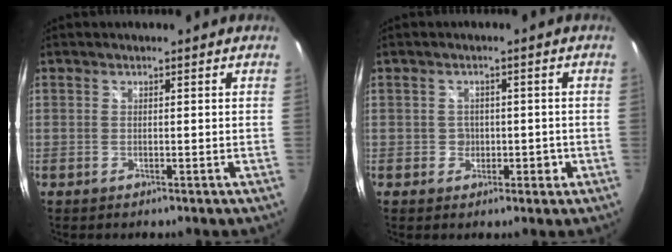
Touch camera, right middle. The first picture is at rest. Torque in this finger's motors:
{"motor_torque": [0.19, -0.12, 0.00, 0.00]}